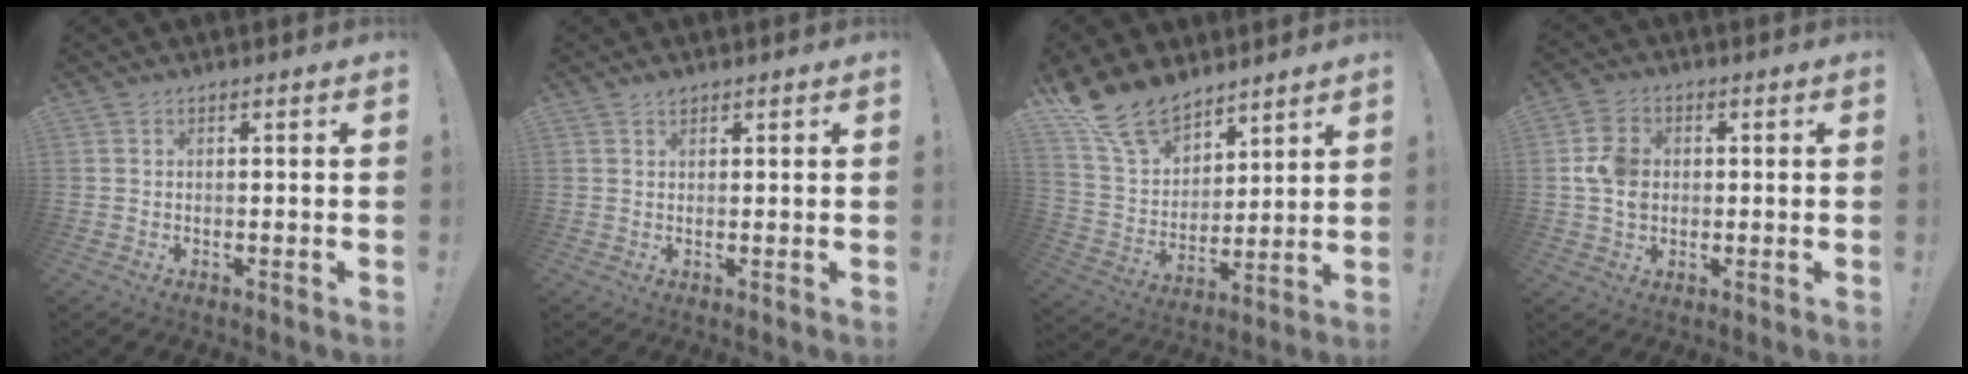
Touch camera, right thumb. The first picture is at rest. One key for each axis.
{"total": 1.2, "fx": 1.0, "fy": 0.6, "fz": 0.2, "tx": 0.002, "ty": -0.002, "tz": 0.019}
{"total": 16.2, "fx": 12.7, "fy": 8.2, "fz": 5.7, "tx": -0.114, "ty": -0.092, "tz": 0.242}
{"total": 8.3, "fx": 0.3, "fy": 6.8, "fz": 4.8, "tx": -0.085, "ty": 0.013, "tz": 0.009}